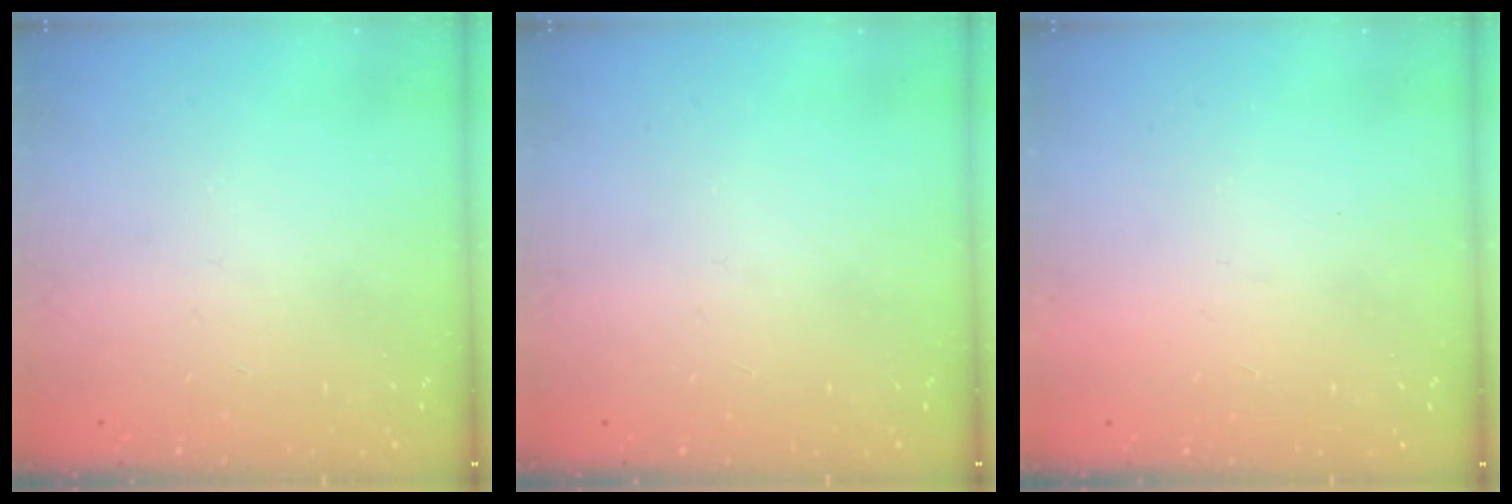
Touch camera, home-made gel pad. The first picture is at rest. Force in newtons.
{"total": 0.0}
{"total": 1.6, "press": 1.5, "slide": 0.1}